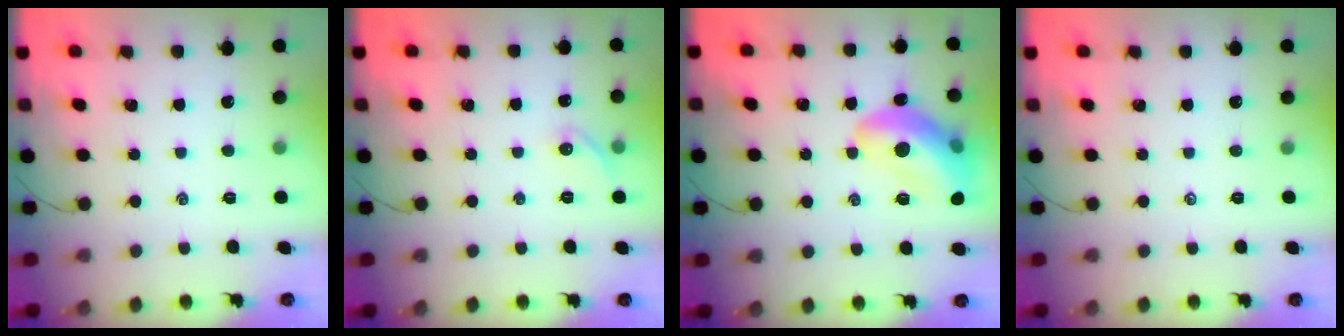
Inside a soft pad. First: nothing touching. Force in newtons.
{"total": 5.2, "press": 5.0, "slide": 1.2}
{"total": 15.3, "press": 15.2, "slide": 1.7}
{"total": 0.0}